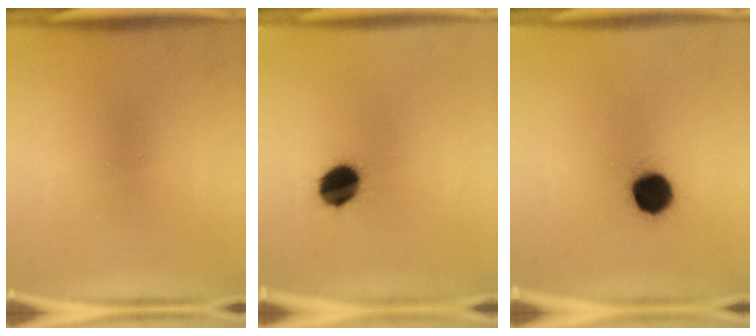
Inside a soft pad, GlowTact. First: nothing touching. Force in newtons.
{"total": 9.6}
{"total": 10.4}